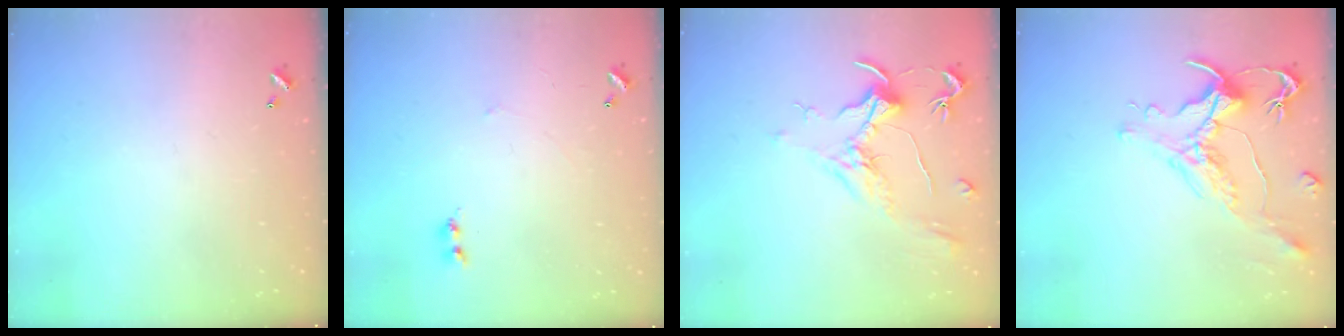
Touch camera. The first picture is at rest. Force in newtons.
{"total": 2.5, "press": 2.5, "slide": 0.4}
{"total": 1.8, "press": 1.6, "slide": 0.8}
{"total": 1.8, "press": 1.3, "slide": 1.2}